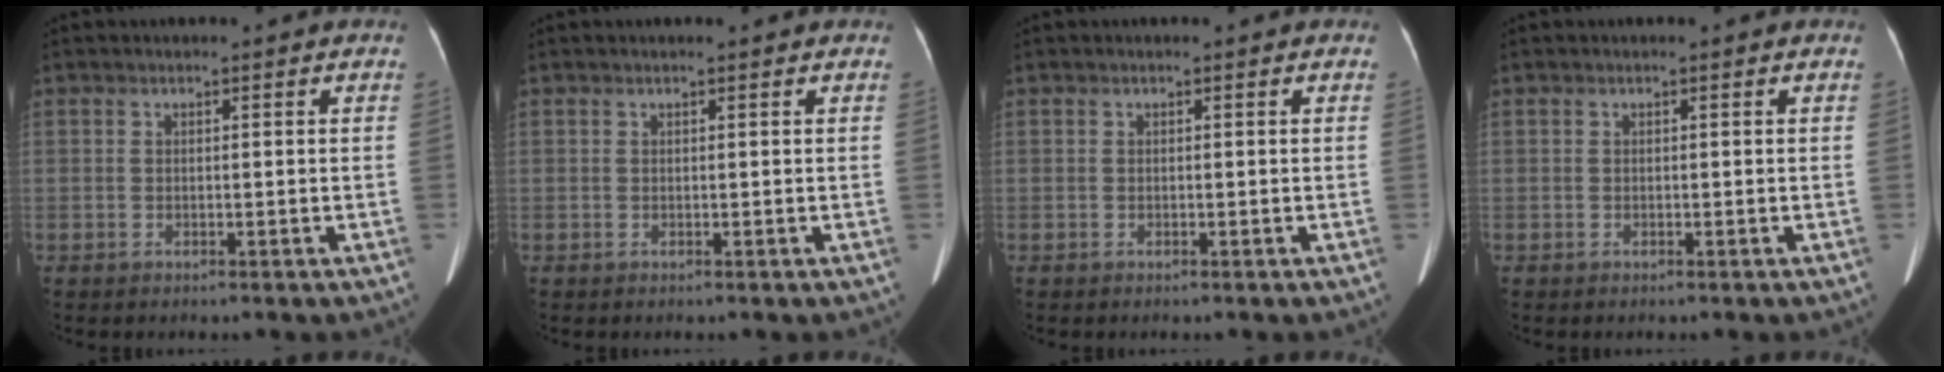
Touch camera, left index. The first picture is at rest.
{"total": 0.6, "force": [0.6, 0.1, 0.2], "torque": [-0.007, 0.005, 0.006]}
{"total": 0.0}
{"total": 0.0}